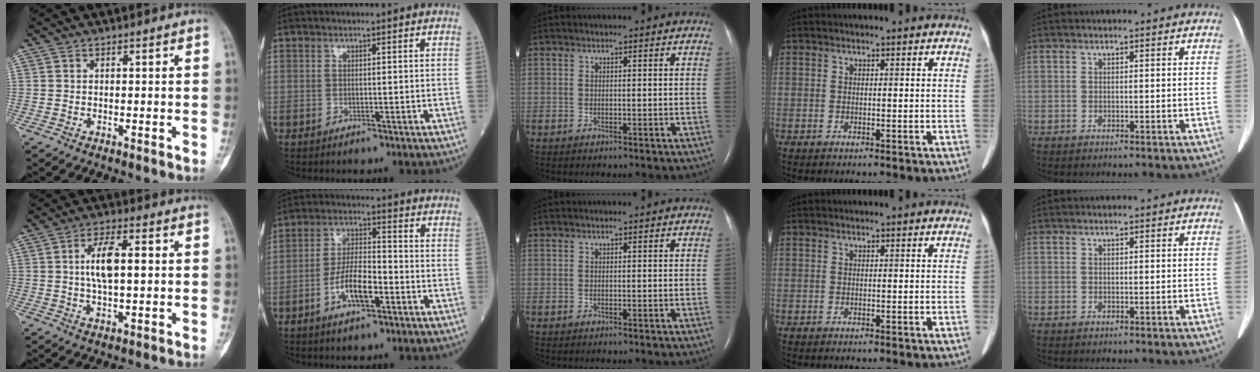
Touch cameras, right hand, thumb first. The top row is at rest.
{"thumb": {"total": 8.5, "force": [1.0, 3.5, 7.7], "torque": [-0.134, 0.005, 0.015]}, "index": {"total": 7.9, "force": [-3.2, 2.4, 6.8], "torque": [-0.134, 0.006, -0.058]}}